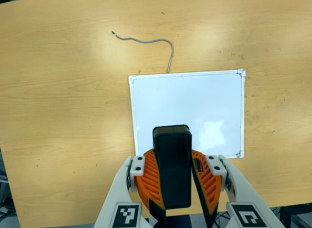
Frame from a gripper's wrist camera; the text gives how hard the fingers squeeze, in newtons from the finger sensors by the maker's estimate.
{"total": 10.5, "left": 10.3, "right": 10.7}